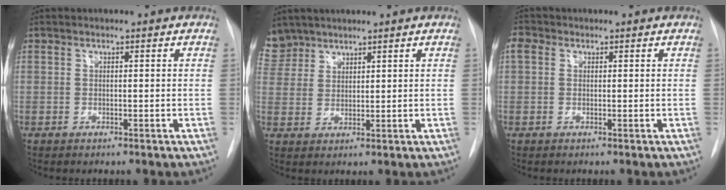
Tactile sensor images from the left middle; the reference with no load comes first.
{"total": 5.4, "force": [4.6, 2.8, -0.2], "torque": [0.008, 0.010, 0.097]}
{"total": 1.8, "force": [0.6, 1.5, 0.9], "torque": [-0.021, 0.016, 0.010]}